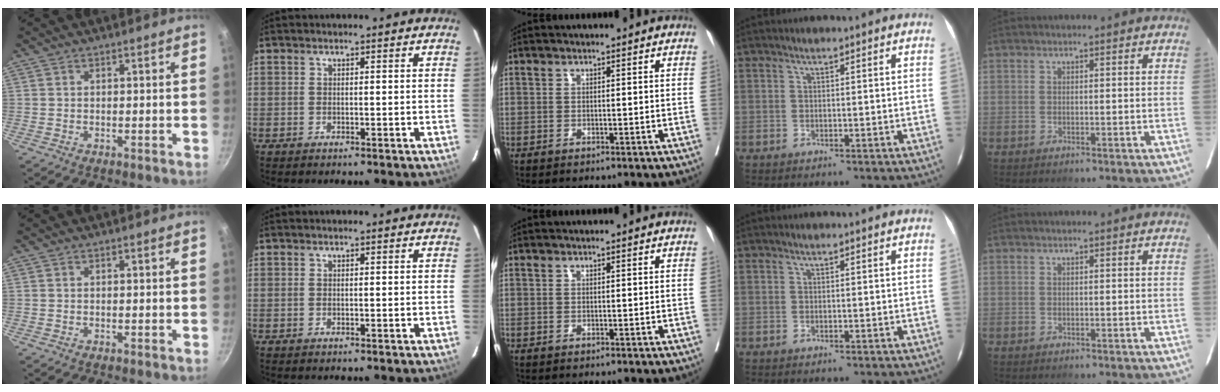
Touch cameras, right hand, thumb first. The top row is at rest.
{}